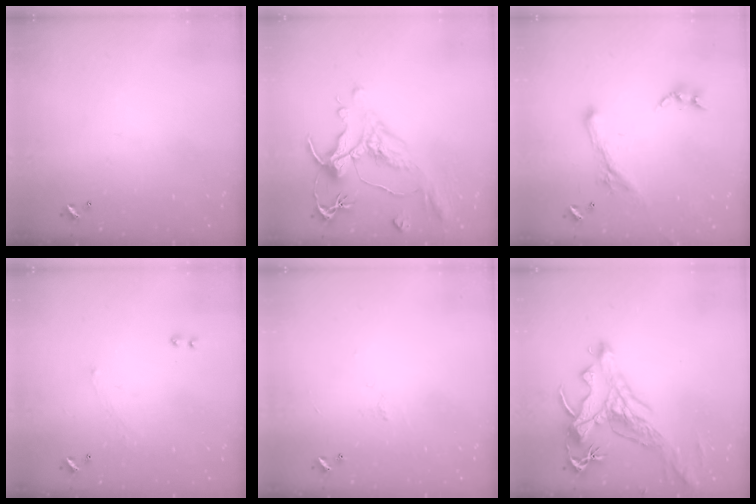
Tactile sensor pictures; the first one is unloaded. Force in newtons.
{"total": 1.7, "press": 0.9, "slide": 1.4}
{"total": 1.8, "press": 1.7, "slide": 0.4}
{"total": 1.0, "press": 0.7, "slide": 0.6}
{"total": 3.5, "press": 3.5, "slide": 0.5}
{"total": 2.2, "press": 1.7, "slide": 1.3}